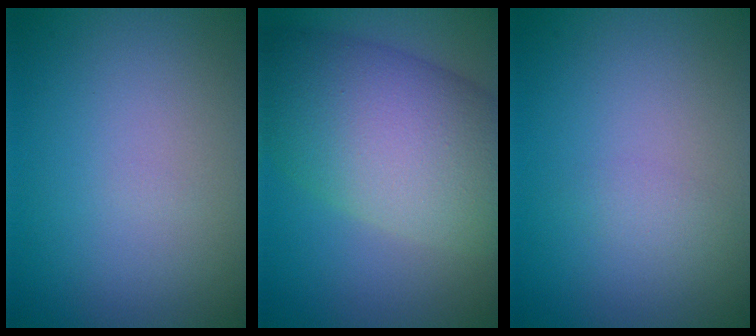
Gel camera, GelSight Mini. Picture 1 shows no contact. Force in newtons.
{"total": 12.1, "press": 12.1, "slide": 0.8}
{"total": 2.1, "press": 2.1, "slide": 0.2}